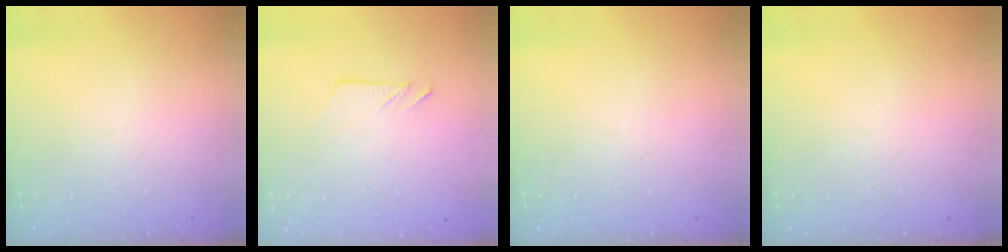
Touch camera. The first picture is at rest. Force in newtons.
{"total": 2.5, "press": 2.5, "slide": 0.4}
{"total": 0.0}
{"total": 0.0}